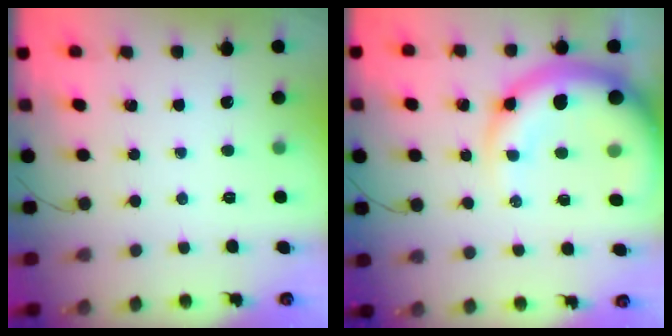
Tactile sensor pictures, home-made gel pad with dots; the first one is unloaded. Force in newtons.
{"total": 12.8, "press": 12.4, "slide": 3.3}